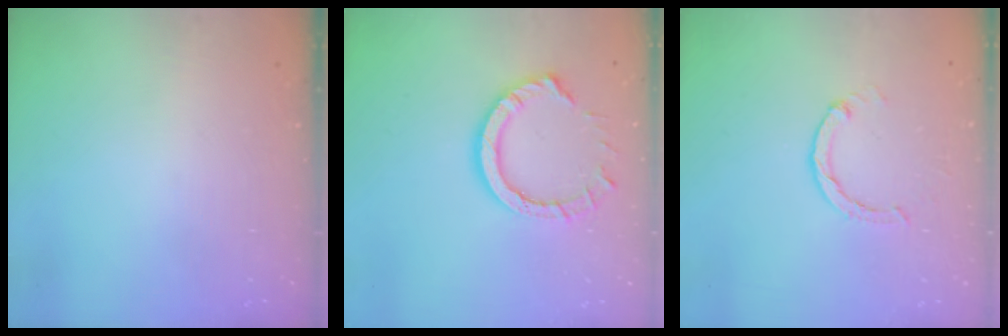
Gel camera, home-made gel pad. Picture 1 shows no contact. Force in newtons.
{"total": 10.6, "press": 10.6, "slide": 0.9}
{"total": 2.0, "press": 2.0, "slide": 0.2}